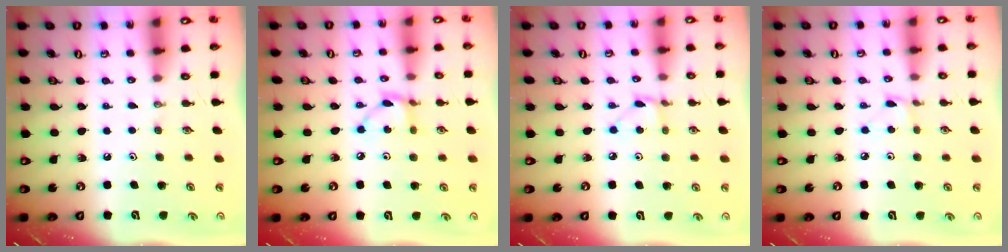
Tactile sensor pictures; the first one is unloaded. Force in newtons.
{"total": 5.2, "press": 5.2, "slide": 0.3}
{"total": 2.8, "press": 2.7, "slide": 0.3}
{"total": 1.7, "press": 1.7, "slide": 0.0}